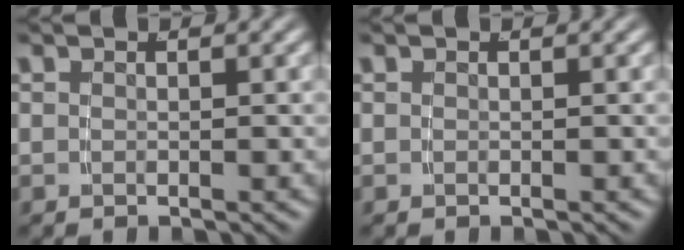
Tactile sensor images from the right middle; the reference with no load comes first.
{"total": 0.0}